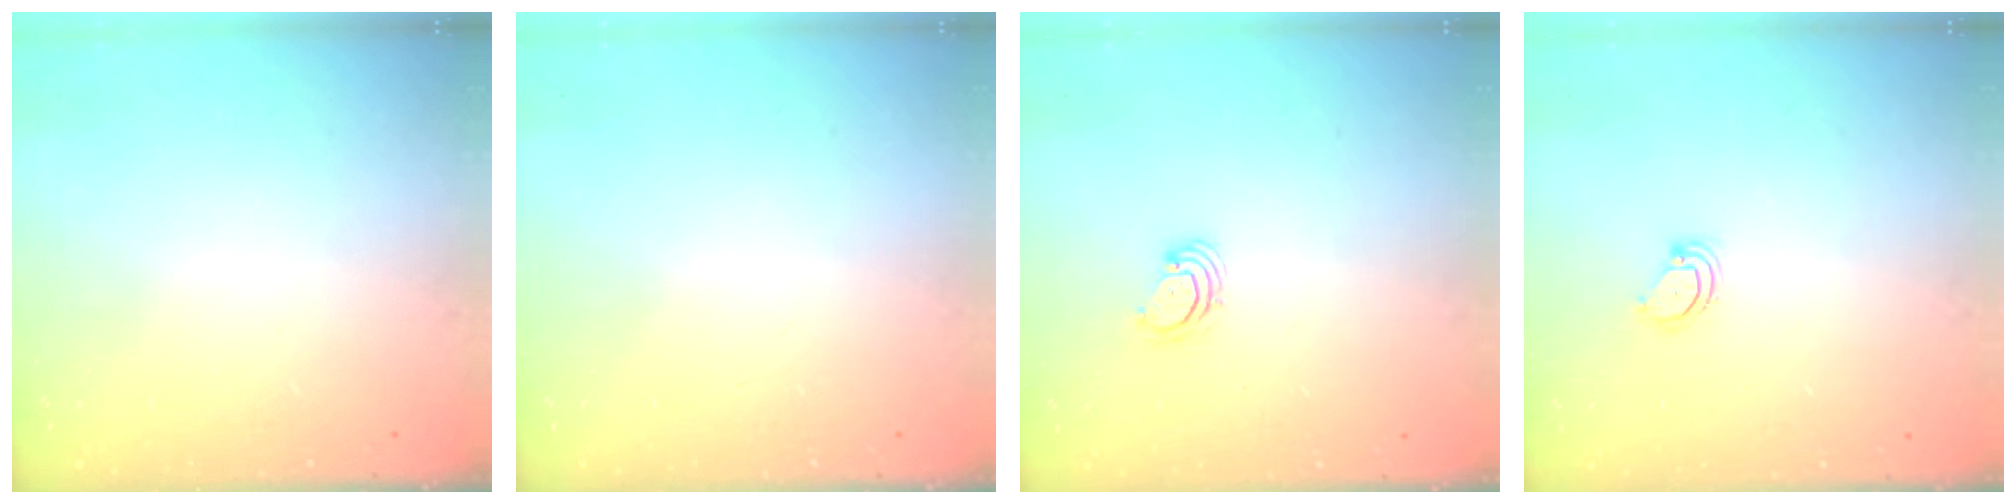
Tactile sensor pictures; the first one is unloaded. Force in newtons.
{"total": 0.0}
{"total": 2.8, "press": 2.8, "slide": 0.2}
{"total": 4.0, "press": 4.0, "slide": 0.3}